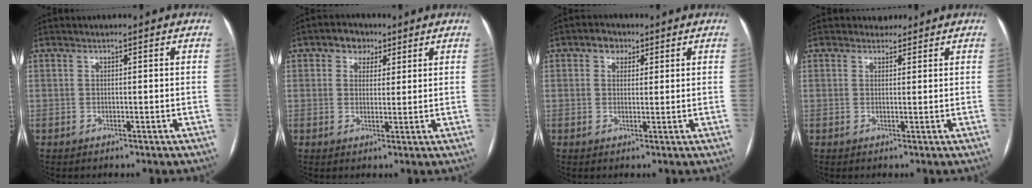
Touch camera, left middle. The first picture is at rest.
{"total": 4.1, "force": [2.2, 3.0, 1.7], "torque": [-0.027, 0.015, 0.035]}
{"total": 2.9, "force": [1.5, 2.2, 1.3], "torque": [-0.023, 0.013, 0.024]}
{"total": 1.7, "force": [1.4, 0.9, -0.2], "torque": [0.005, 0.005, 0.017]}